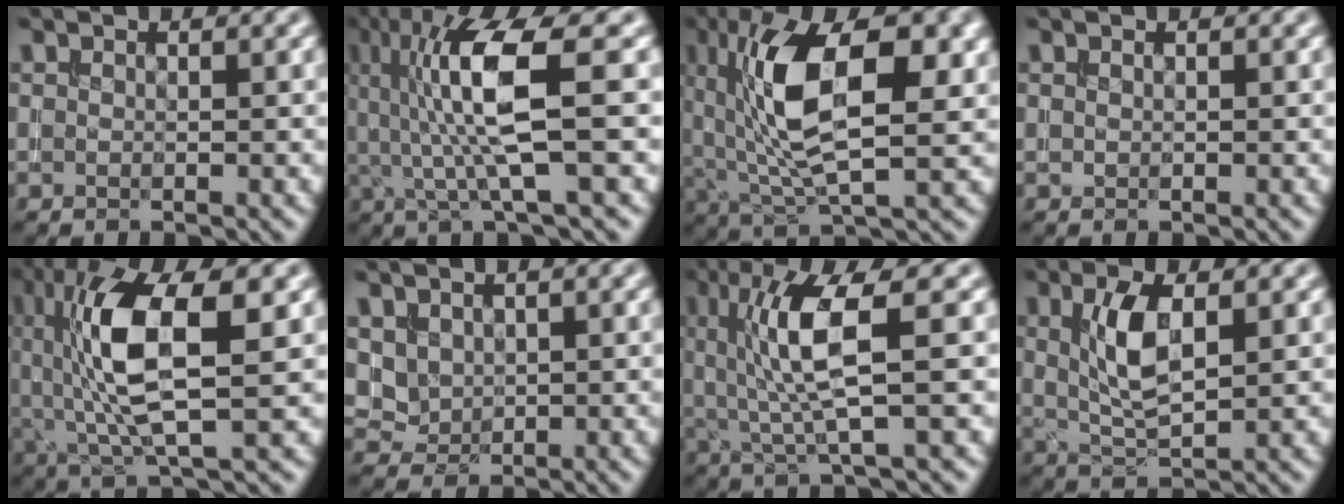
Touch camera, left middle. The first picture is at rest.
{"total": 8.3, "force": [1.4, 1.6, 8.1], "torque": [-0.154, -0.004, 0.031]}
{"total": 11.0, "force": [2.7, 4.7, 9.6], "torque": [-0.171, 0.006, 0.044]}
{"total": 0.0}
{"total": 9.8, "force": [1.6, 3.1, 9.1], "torque": [-0.176, 0.005, 0.030]}
{"total": 2.0, "force": [0.8, 1.7, 0.7], "torque": [-0.019, -0.004, 0.022]}
{"total": 6.7, "force": [1.1, 1.1, 6.5], "torque": [-0.134, -0.002, 0.027]}
{"total": 4.6, "force": [1.2, 1.8, 4.0], "torque": [-0.087, 0.004, 0.026]}